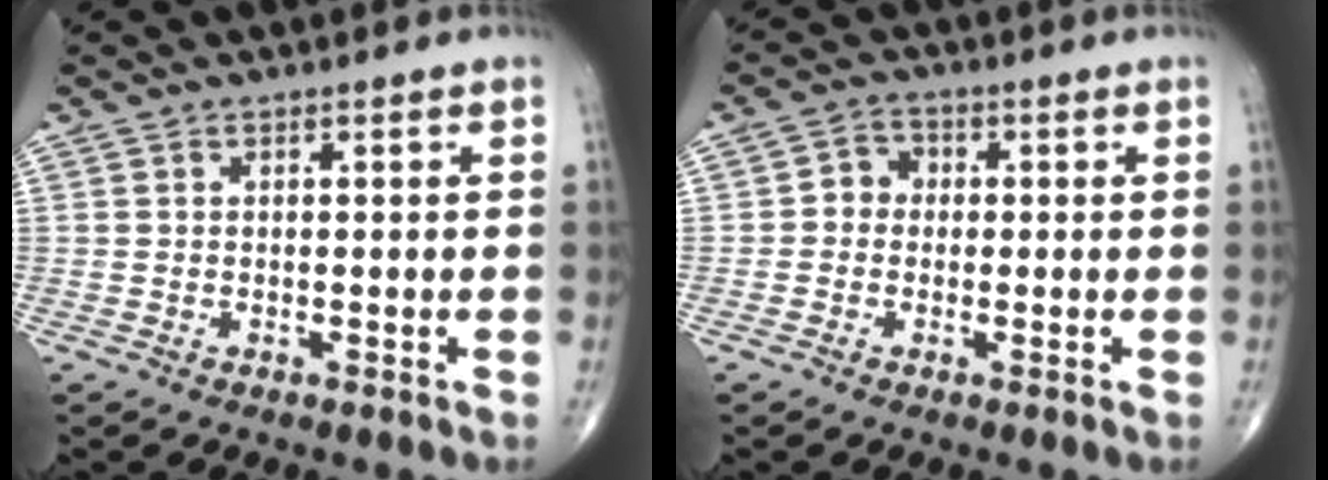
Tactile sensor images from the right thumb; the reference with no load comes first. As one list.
[{"total": 3.6, "force": [-0.2, 3.2, 1.6], "torque": [-0.006, 0.013, -0.015]}]